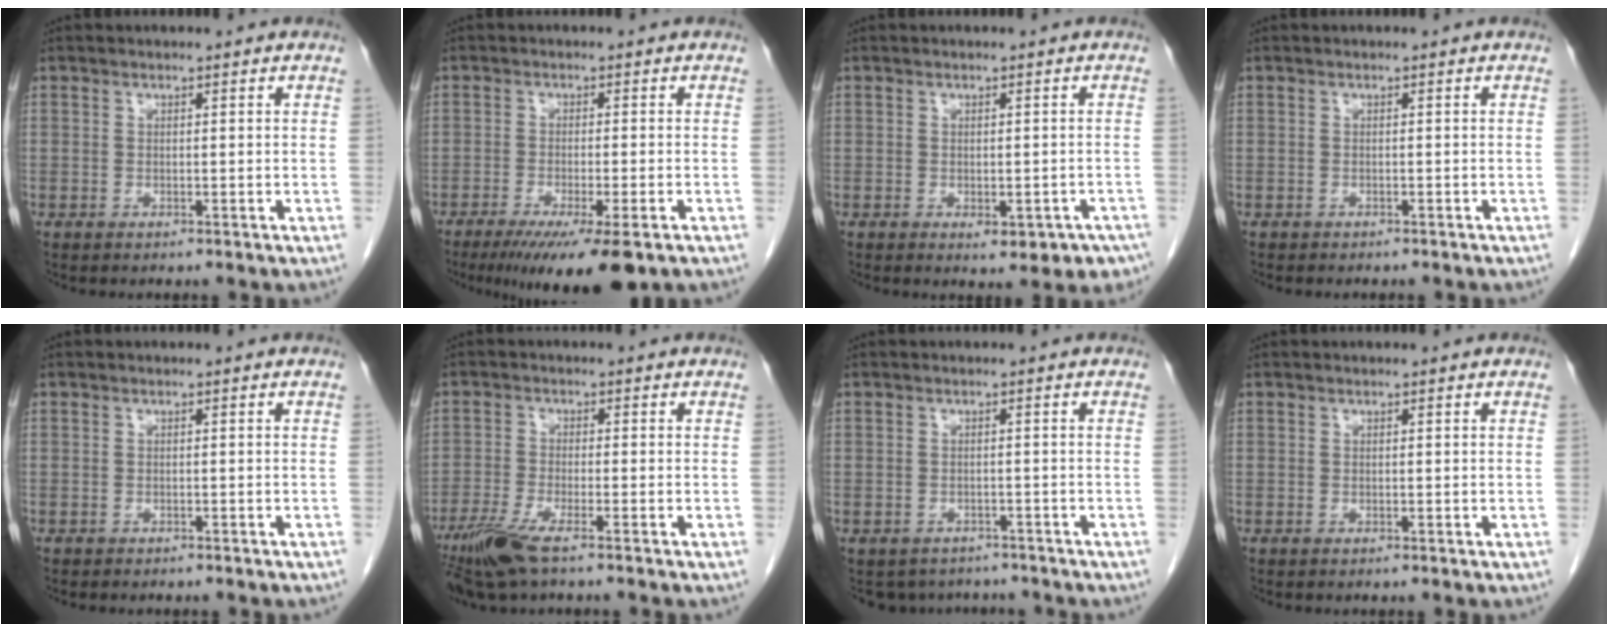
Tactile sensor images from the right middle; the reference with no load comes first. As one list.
[{"total": 10.4, "force": [-6.9, 1.0, 7.7], "torque": [-0.113, -0.024, -0.106]}, {"total": 5.9, "force": [-3.6, 3.0, 3.5], "torque": [-0.022, 0.007, -0.044]}, {"total": 1.8, "force": [-1.5, 0.7, 0.7], "torque": [-0.020, -0.002, -0.014]}, {"total": 2.0, "force": [-1.7, 0.8, 0.8], "torque": [-0.021, -0.003, -0.015]}, {"total": 6.5, "force": [-4.5, 0.4, 4.6], "torque": [-0.095, -0.018, -0.089]}, {"total": 5.8, "force": [-5.1, 2.7, 0.2], "torque": [0.008, 0.009, -0.061]}, {"total": 0.0}]